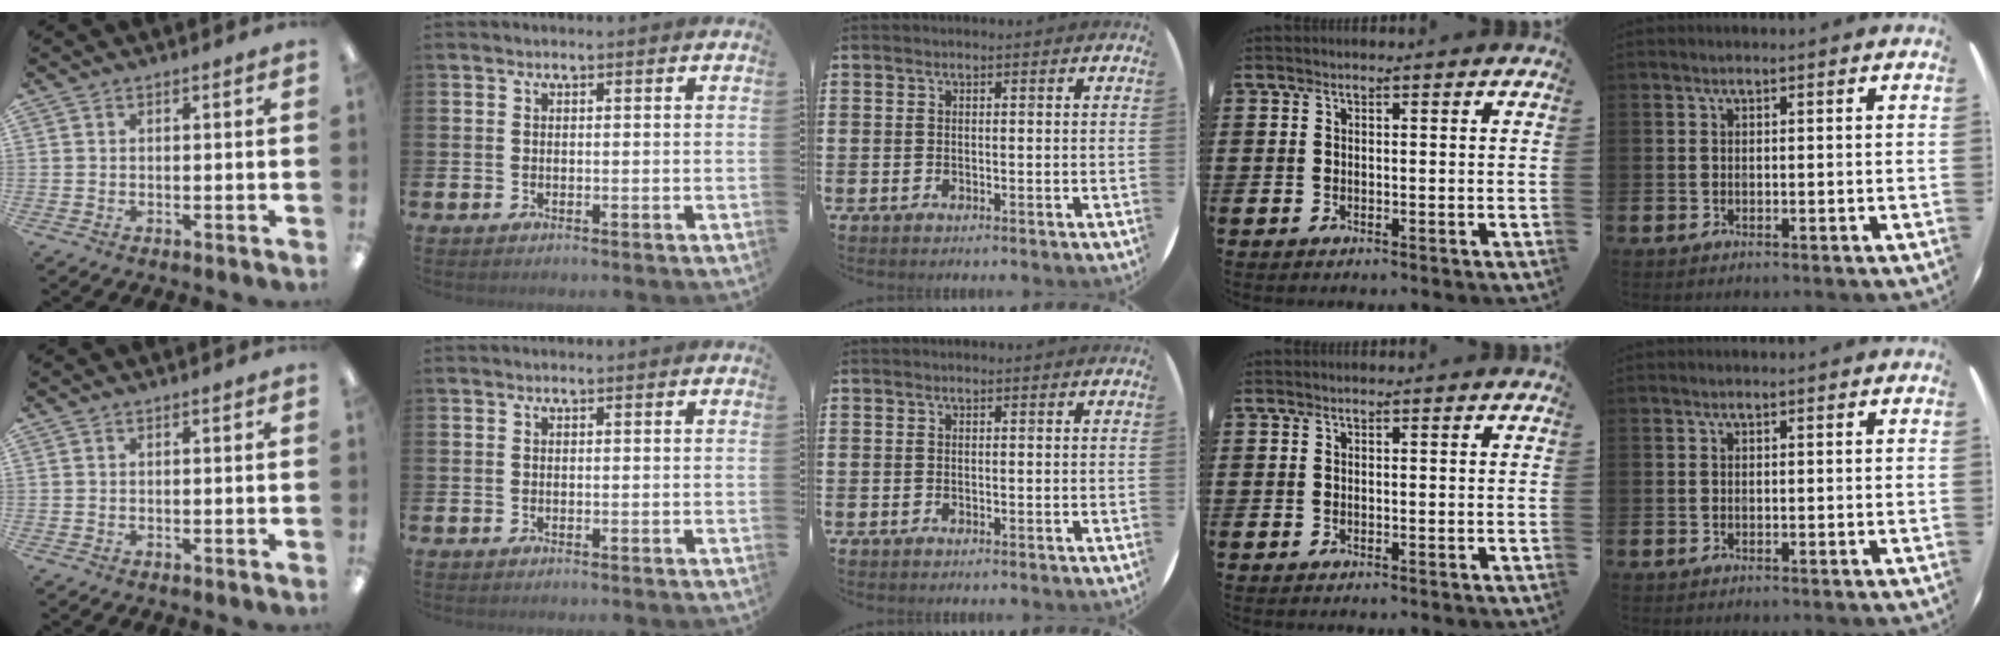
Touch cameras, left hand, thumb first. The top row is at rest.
{}